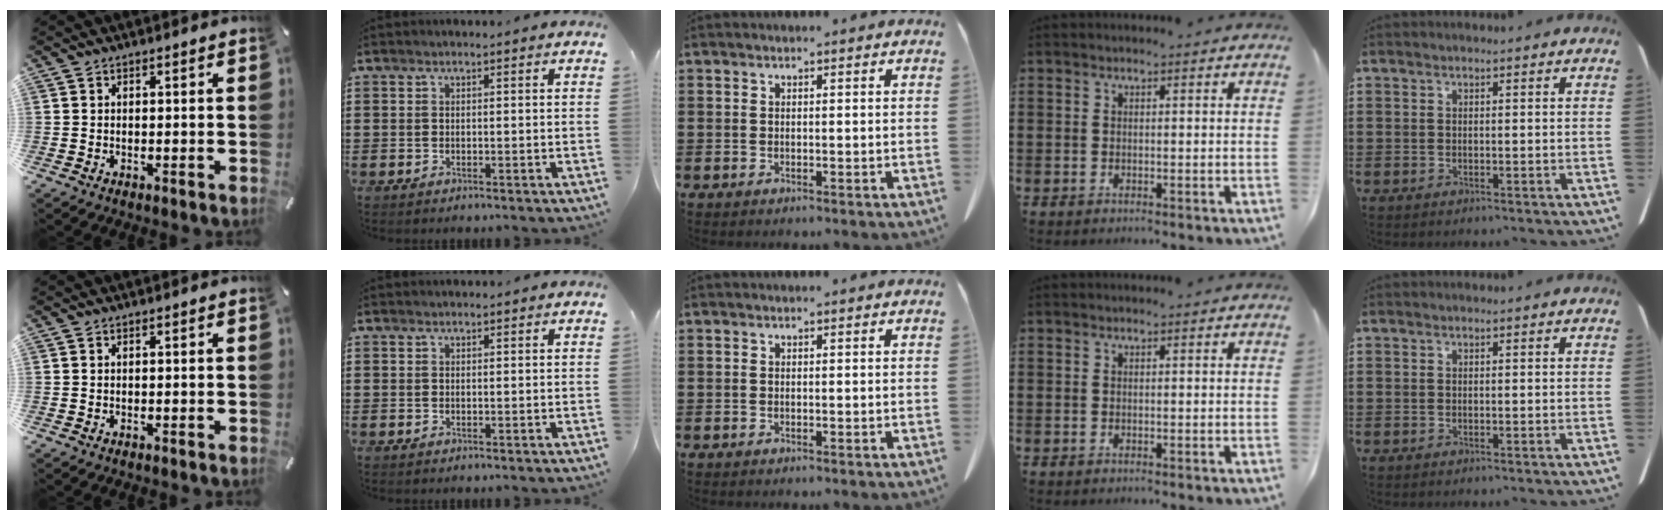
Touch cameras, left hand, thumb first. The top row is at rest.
{"index": {"total": 0.6, "force": [0.5, 0.3, 0.1], "torque": [-0.003, 0.002, 0.010]}}